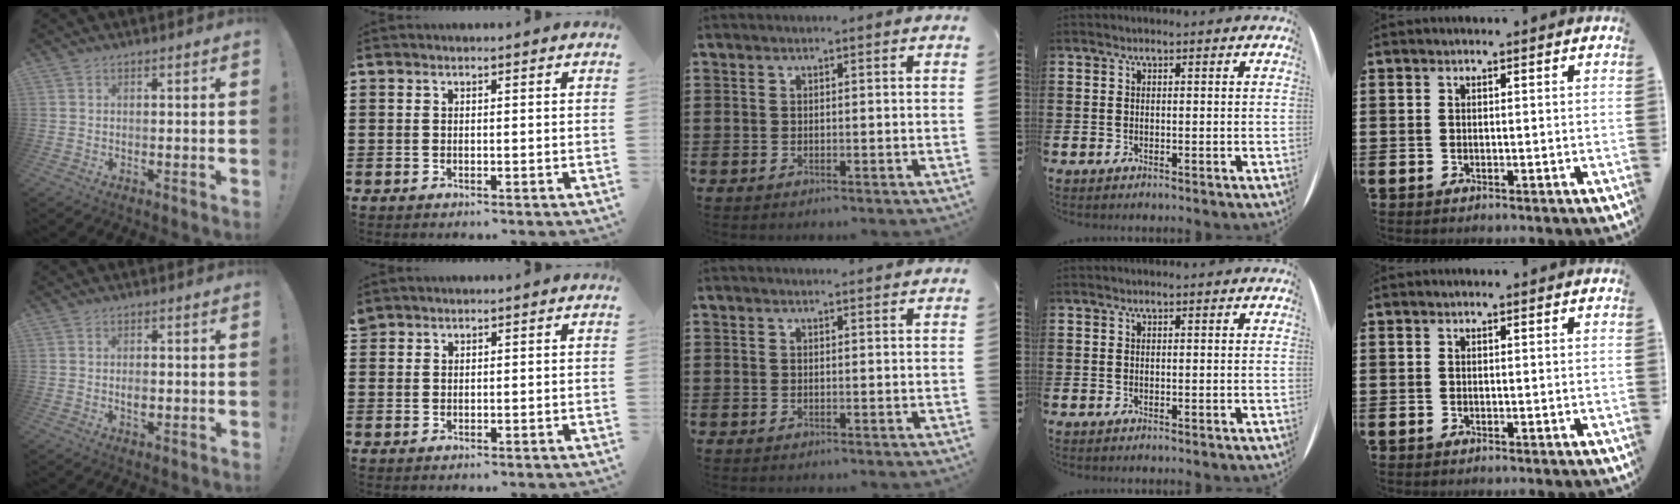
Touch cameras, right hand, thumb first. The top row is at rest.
{"thumb": {"total": 2.4, "force": [-0.5, 1.3, 1.9], "torque": [-0.019, -0.003, -0.010]}, "index": {"total": 1.1, "force": [1.0, 0.4, -0.2], "torque": [0.001, 0.001, 0.020]}, "middle": {"total": 1.1, "force": [1.1, -0.1, 0.1], "torque": [0.004, -0.006, 0.020]}}